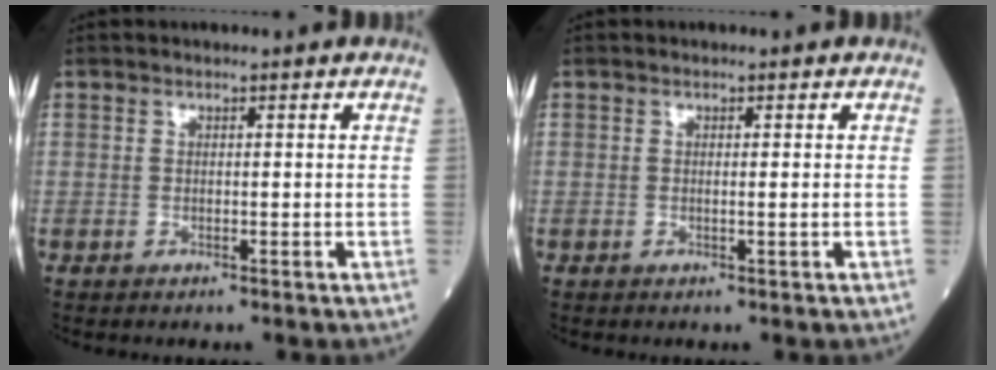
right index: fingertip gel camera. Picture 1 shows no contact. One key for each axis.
{"total": 0.6, "fx": -0.1, "fy": -0.2, "fz": 0.6, "tx": -0.011, "ty": -0.001, "tz": -0.002}